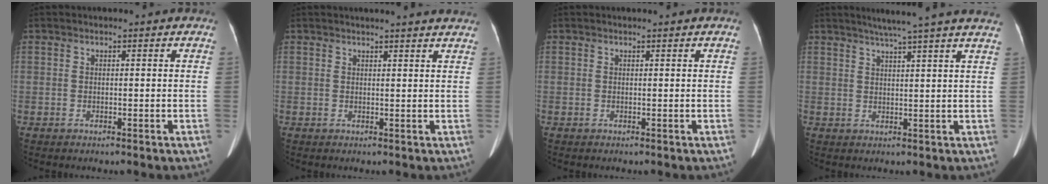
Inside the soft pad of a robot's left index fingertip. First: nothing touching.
{"total": 7.2, "force": [6.7, -0.1, 2.6], "torque": [-0.036, 0.010, 0.061]}
{"total": 0.0}
{"total": 12.4, "force": [10.3, -1.1, 6.8], "torque": [-0.103, 0.010, 0.121]}